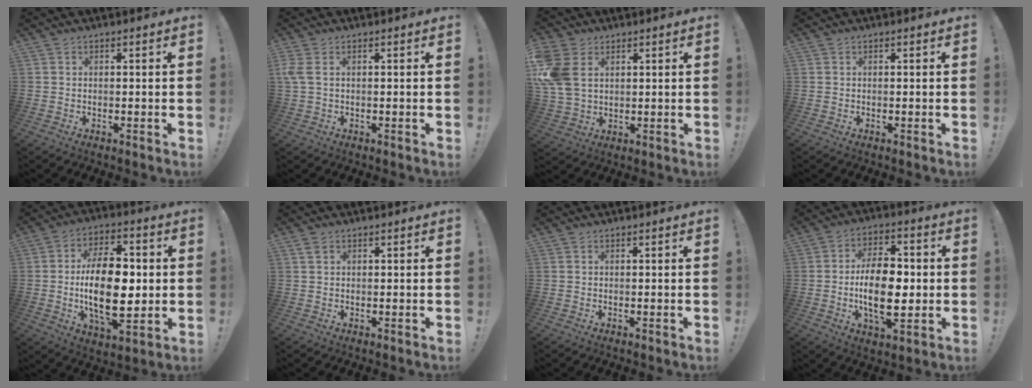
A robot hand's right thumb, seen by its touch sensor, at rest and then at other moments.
{"total": 2.7, "force": [0.6, 0.9, 2.5], "torque": [-0.060, -0.002, 0.012]}
{"total": 11.9, "force": [3.3, 8.5, 7.7], "torque": [-0.166, -0.005, 0.068]}
{"total": 0.0}
{"total": 21.0, "force": [-0.6, 11.2, 17.8], "torque": [-0.316, -0.004, -0.015]}
{"total": 1.3, "force": [0.9, 0.8, 0.5], "torque": [-0.004, 0.001, 0.015]}
{"total": 0.0}
{"total": 16.5, "force": [-1.7, 8.9, 13.8], "torque": [-0.244, 0.001, -0.036]}